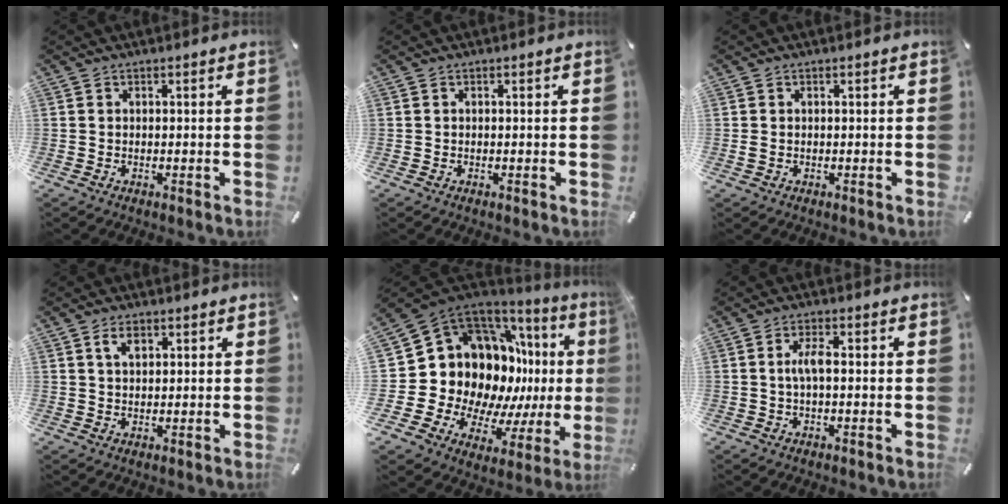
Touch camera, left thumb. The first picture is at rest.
{"total": 0.0}
{"total": 0.7, "force": [-0.1, 0.5, 0.5], "torque": [-0.009, 0.003, -0.002]}
{"total": 3.2, "force": [1.6, 1.8, 2.2], "torque": [-0.032, -0.001, 0.025]}
{"total": 18.6, "force": [4.1, 14.4, 11.1], "torque": [-0.156, -0.096, 0.118]}
{"total": 4.2, "force": [-0.1, 1.3, 4.0], "torque": [-0.075, 0.006, -0.004]}